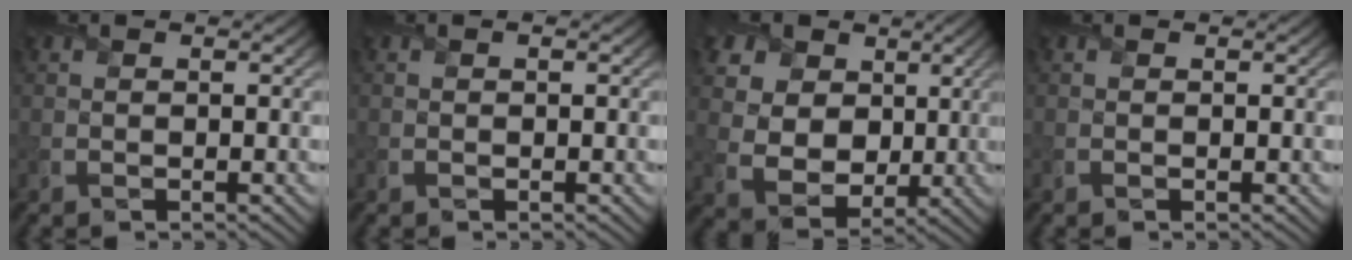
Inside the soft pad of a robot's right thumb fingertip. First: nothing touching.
{"total": 0.5, "force": [-0.1, 0.2, 0.5], "torque": [-0.012, 0.001, 0.000]}
{"total": 13.5, "force": [5.3, 10.6, 6.4], "torque": [-0.182, 0.018, 0.108]}
{"total": 0.0}